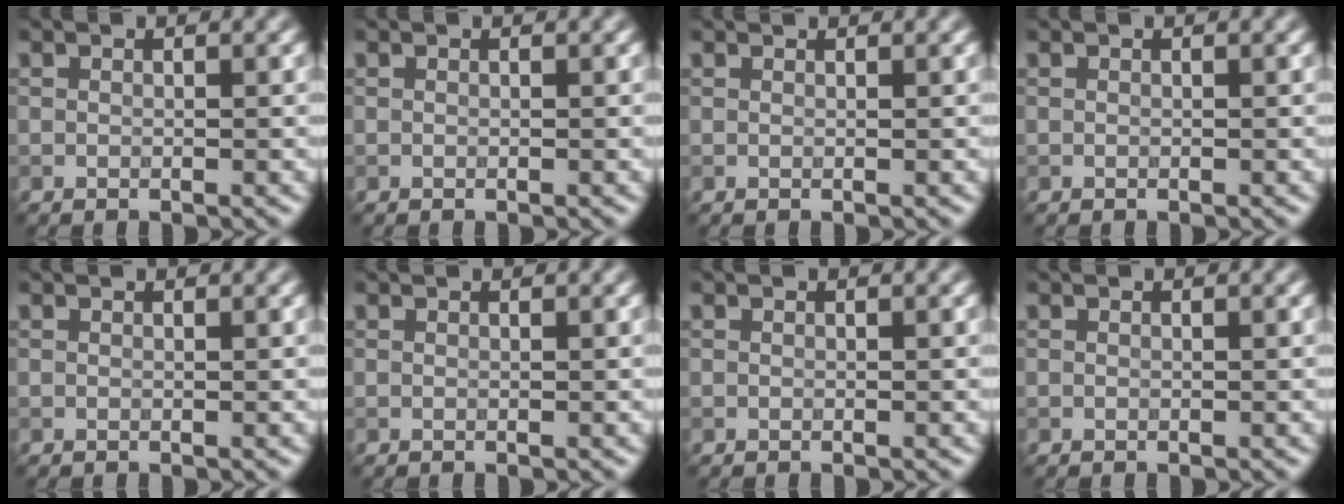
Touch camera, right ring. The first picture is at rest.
{"total": 0.0}
{"total": 0.9, "force": [0.9, 0.1, 0.3], "torque": [-0.003, -0.007, 0.005]}
{"total": 0.0}
{"total": 0.9, "force": [0.8, 0.1, 0.2], "torque": [-0.003, -0.008, 0.005]}
{"total": 0.6, "force": [0.6, 0.0, 0.1], "torque": [-0.004, -0.005, 0.003]}
{"total": 0.0}
{"total": 0.0}